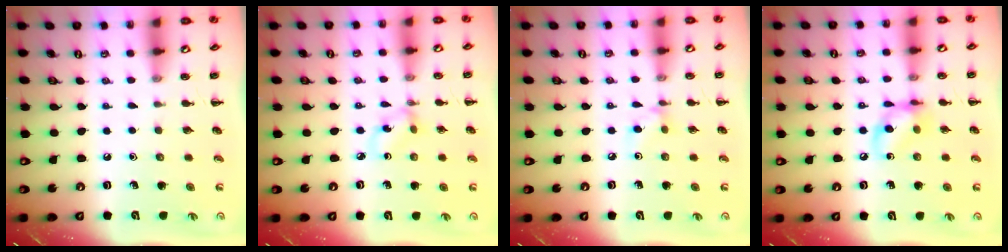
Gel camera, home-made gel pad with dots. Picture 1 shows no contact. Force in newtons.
{"total": 2.4, "press": 2.4, "slide": 0.6}
{"total": 5.5, "press": 5.3, "slide": 1.5}
{"total": 9.6, "press": 9.5, "slide": 1.2}